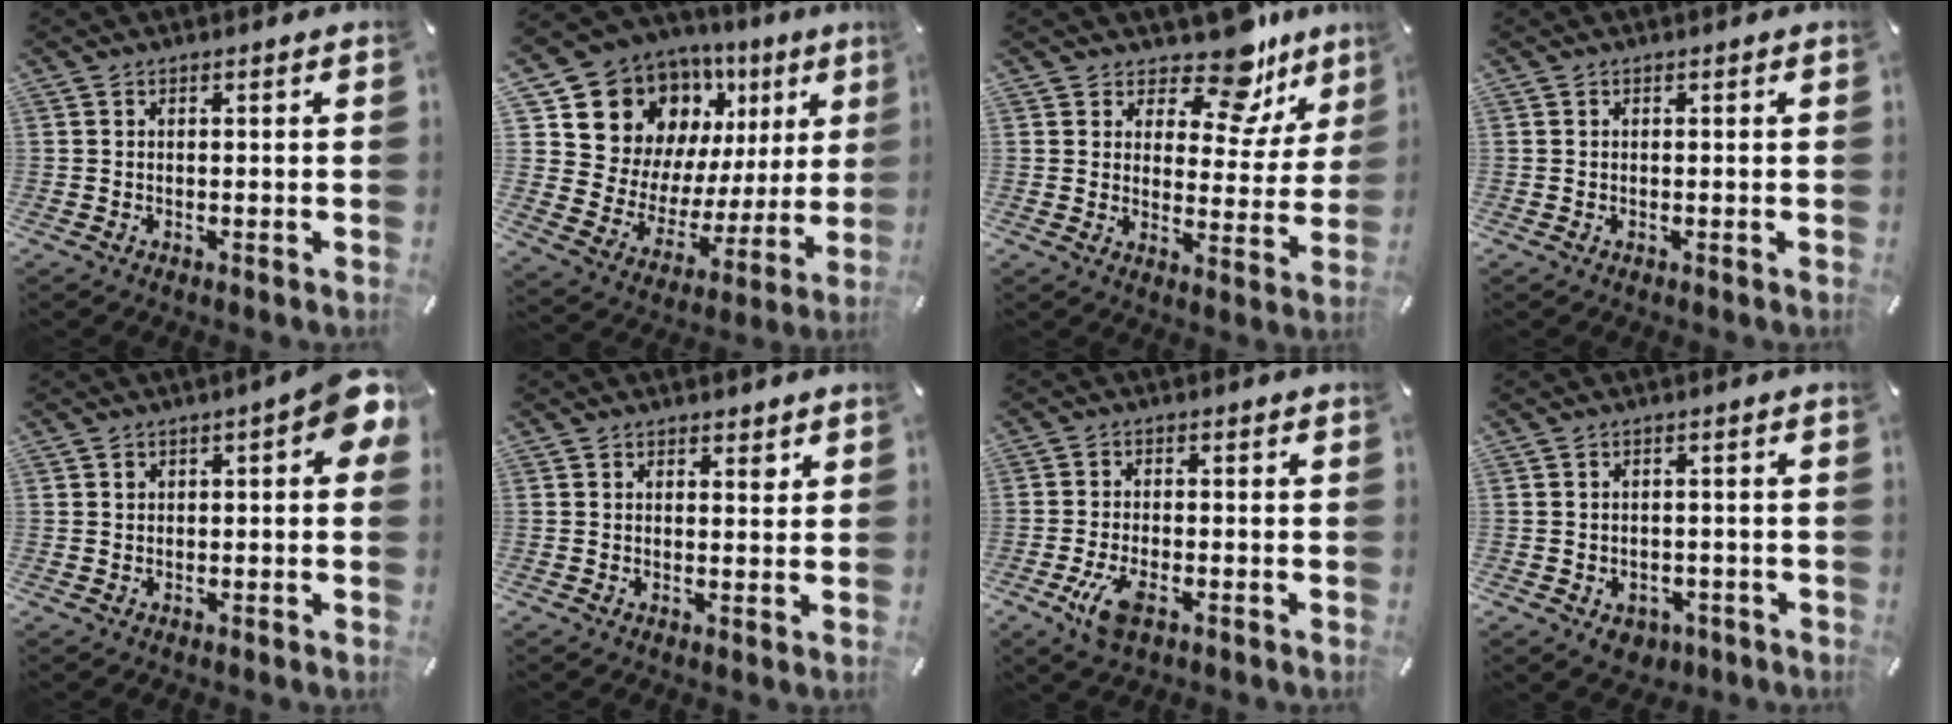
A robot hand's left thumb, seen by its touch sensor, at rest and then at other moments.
{"total": 16.7, "force": [10.5, 11.8, 5.4], "torque": [-0.103, -0.084, 0.204]}
{"total": 12.9, "force": [10.4, 5.4, 5.5], "torque": [-0.070, -0.081, 0.180]}
{"total": 0.0}
{"total": 6.1, "force": [1.7, 3.2, 4.9], "torque": [-0.054, -0.002, 0.022]}
{"total": 1.8, "force": [1.3, 1.1, 0.6], "torque": [0.011, -0.008, 0.017]}
{"total": 6.1, "force": [-2.9, 2.8, 4.6], "torque": [-0.110, -0.002, -0.055]}
{"total": 3.6, "force": [-1.6, 2.9, 1.3], "torque": [-0.011, 0.006, -0.028]}